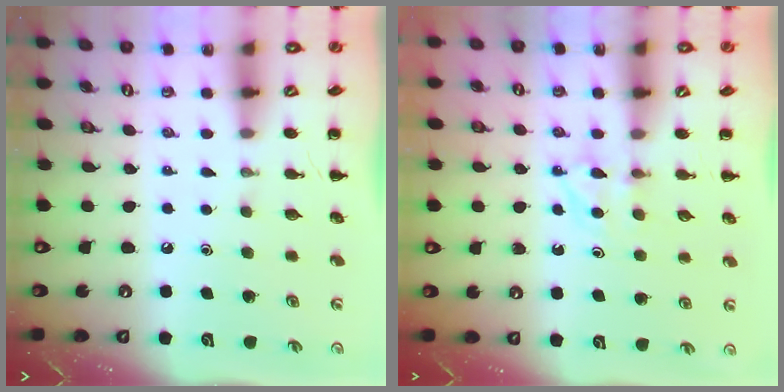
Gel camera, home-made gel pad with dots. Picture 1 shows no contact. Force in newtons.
{"total": 4.9, "press": 4.6, "slide": 1.6}